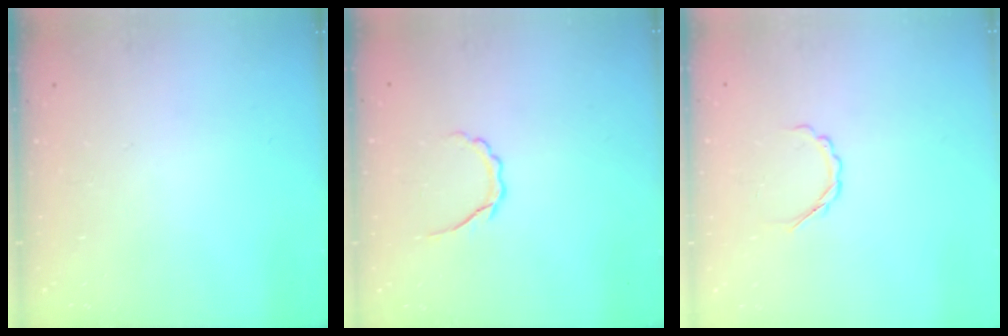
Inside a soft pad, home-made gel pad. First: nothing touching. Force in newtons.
{"total": 5.0, "press": 4.9, "slide": 1.1}
{"total": 3.2, "press": 3.1, "slide": 0.8}